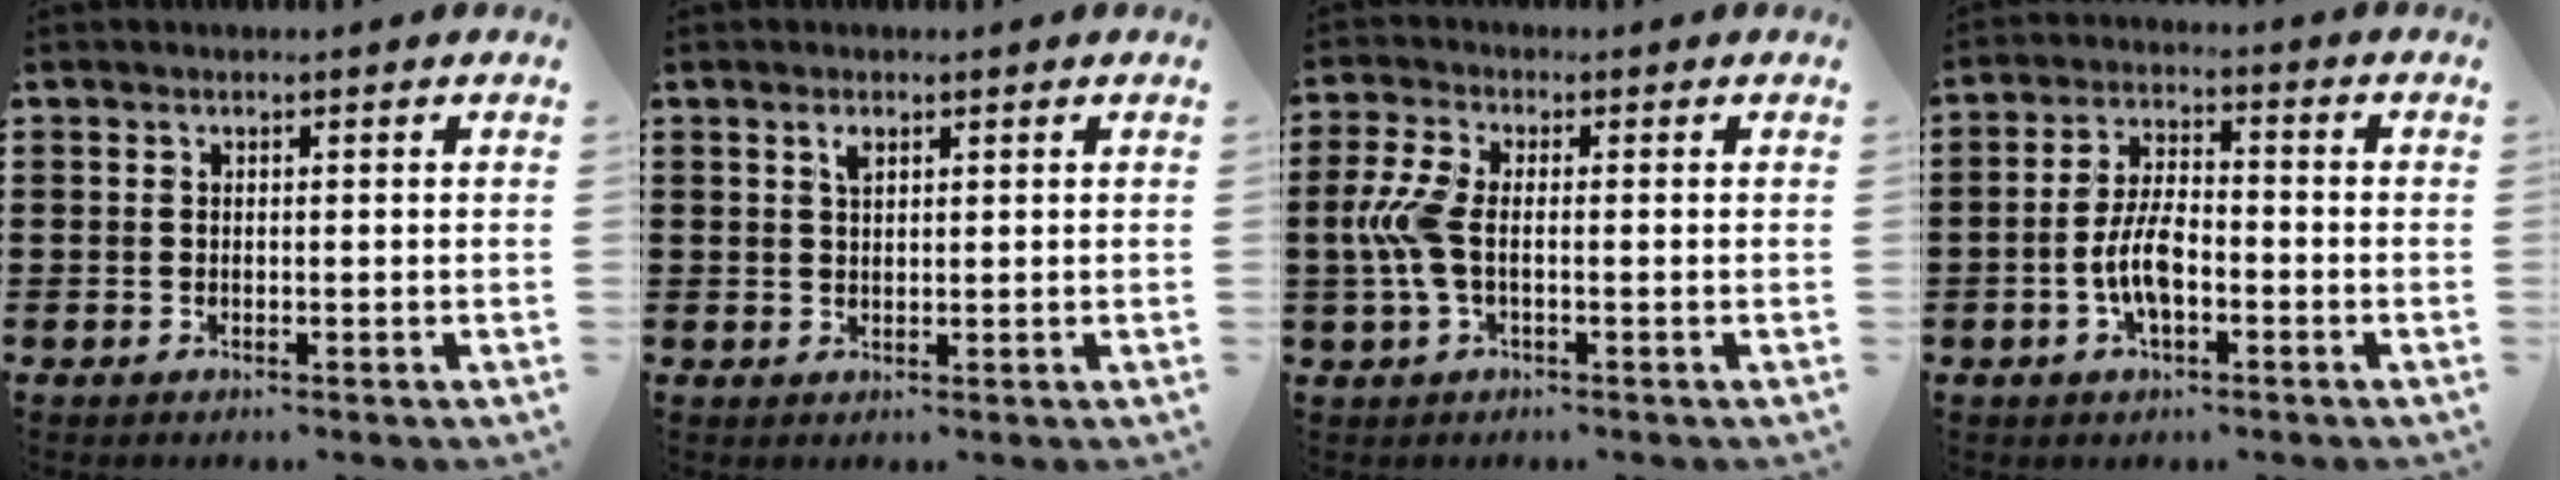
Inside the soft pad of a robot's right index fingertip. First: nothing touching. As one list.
[{"total": 1.7, "force": [0.9, 0.8, 1.3], "torque": [-0.028, 0.005, 0.015]}, {"total": 5.8, "force": [-0.7, 2.5, 5.2], "torque": [-0.135, -0.008, -0.023]}, {"total": 6.9, "force": [-2.1, 2.9, 5.9], "torque": [-0.134, -0.003, -0.046]}]